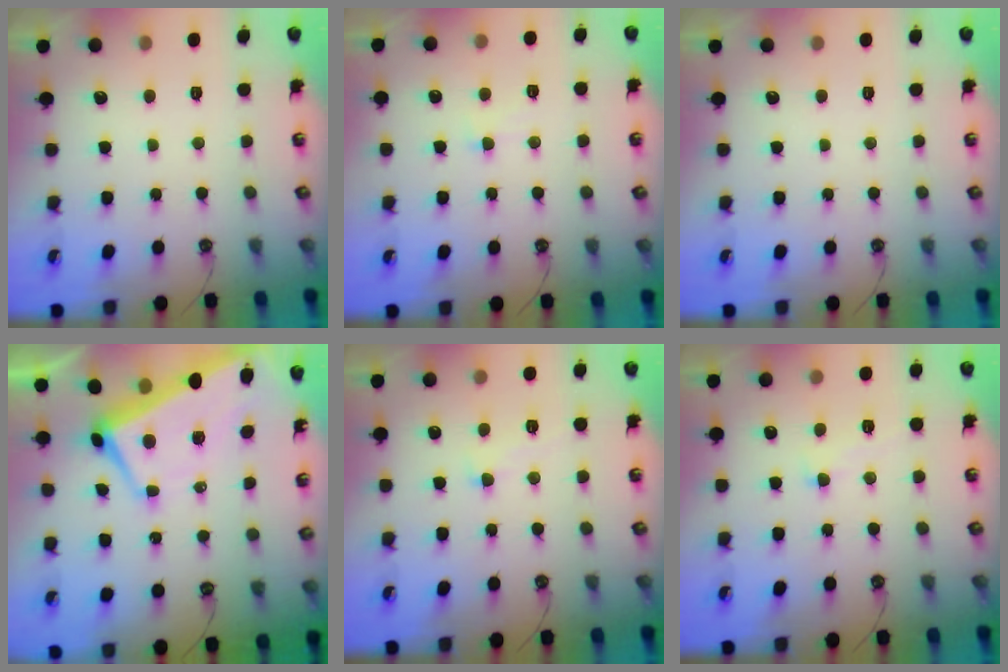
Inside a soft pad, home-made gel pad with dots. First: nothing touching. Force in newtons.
{"total": 0.8, "press": 0.7, "slide": 0.5}
{"total": 0.0}
{"total": 1.6, "press": 0.9, "slide": 1.3}
{"total": 2.1, "press": 2.1, "slide": 0.5}
{"total": 2.1, "press": 2.1, "slide": 0.5}